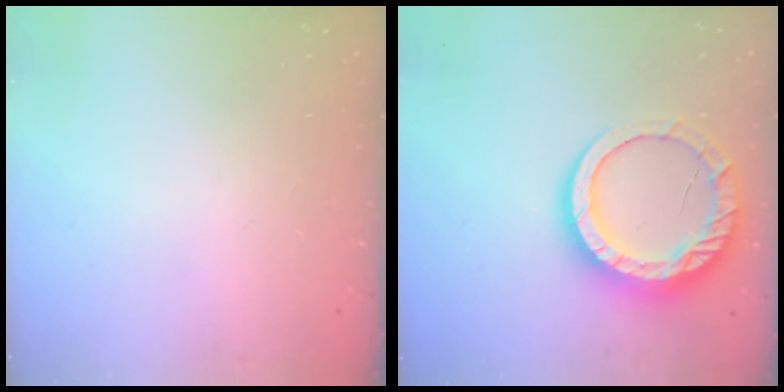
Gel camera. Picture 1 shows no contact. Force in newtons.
{"total": 16.2, "press": 16.1, "slide": 1.2}